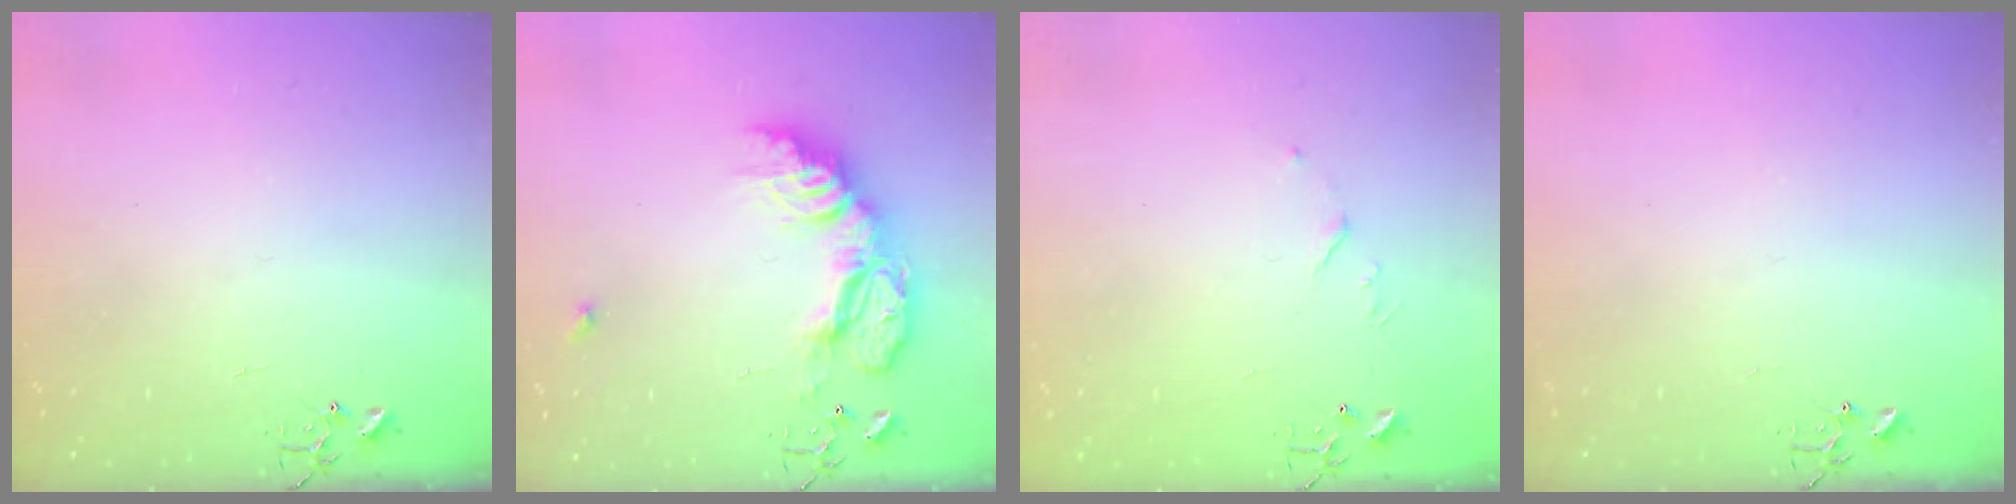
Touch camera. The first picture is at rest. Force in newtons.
{"total": 18.8, "press": 18.7, "slide": 1.9}
{"total": 3.8, "press": 3.7, "slide": 0.6}
{"total": 0.0}